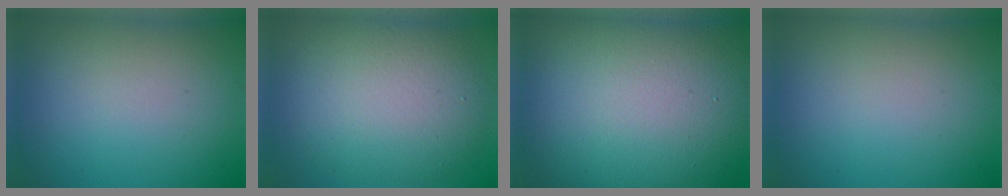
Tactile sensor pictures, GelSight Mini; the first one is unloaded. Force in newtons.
{"total": 8.4, "press": 8.3, "slide": 0.8}
{"total": 19.5, "press": 19.4, "slide": 0.8}
{"total": 0.0}